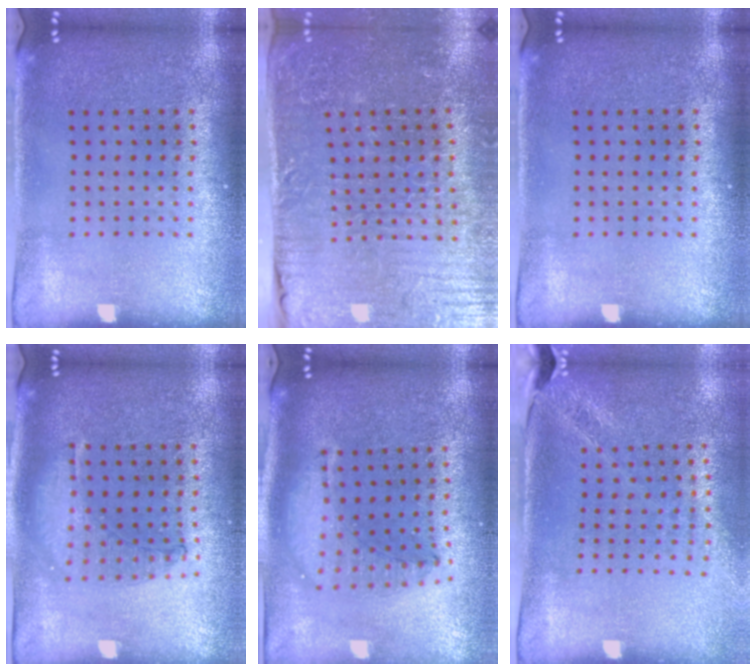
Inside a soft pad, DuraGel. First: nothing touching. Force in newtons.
{"total": 4.1, "press": 4.1, "slide": 0.5}
{"total": 0.0}
{"total": 0.9, "press": 0.9, "slide": 0.2}
{"total": 1.5, "press": 1.3, "slide": 0.7}
{"total": 1.8, "press": 1.5, "slide": 1.1}